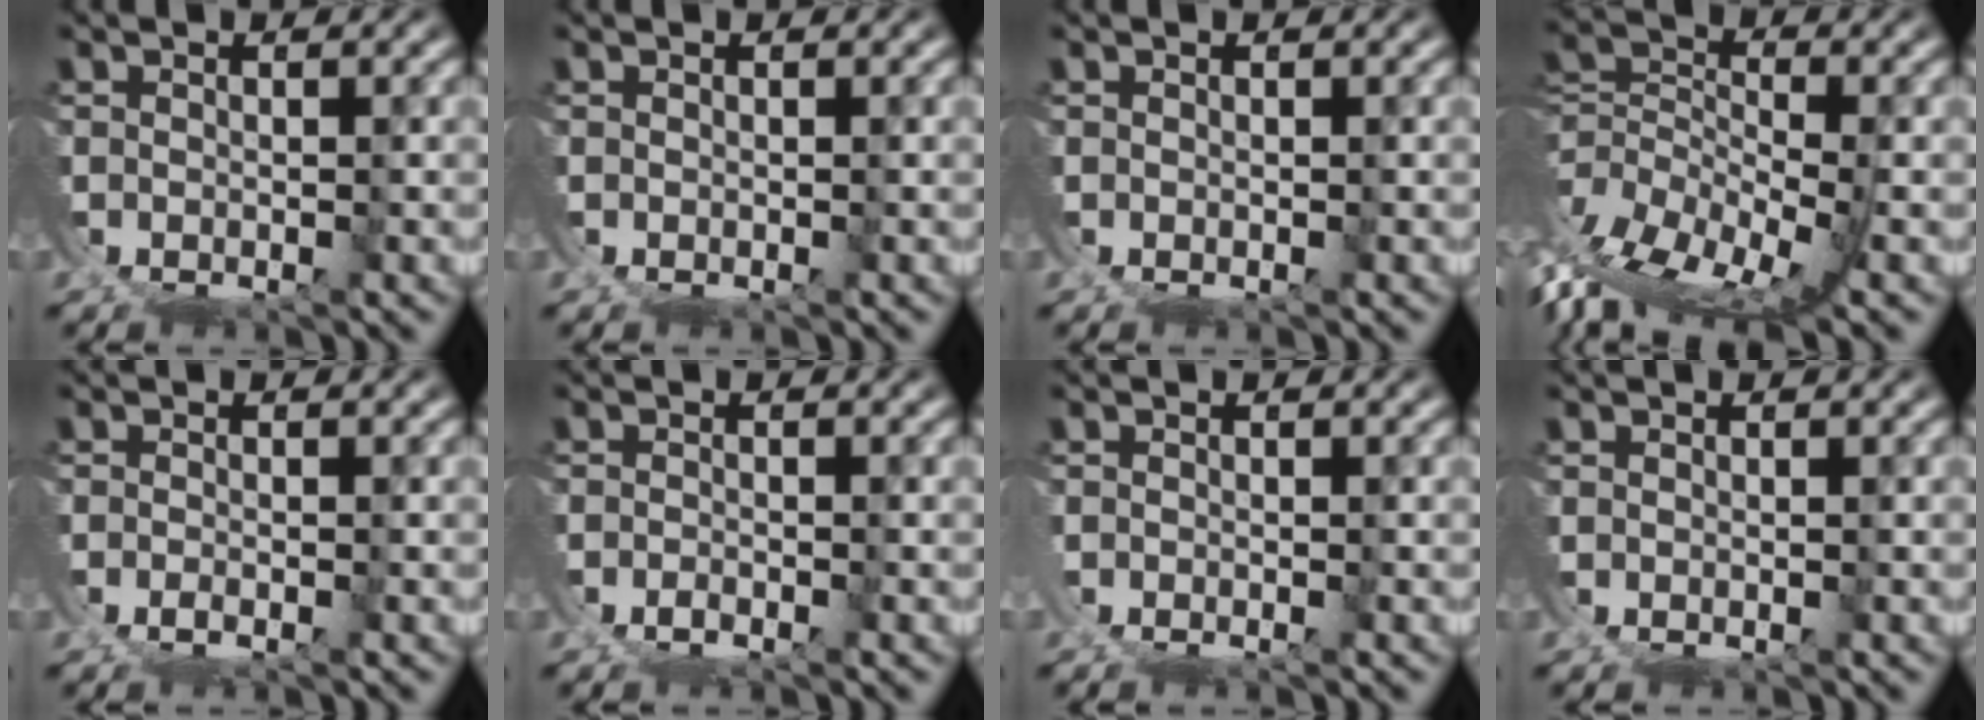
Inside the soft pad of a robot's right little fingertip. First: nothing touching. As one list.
[{"total": 2.7, "force": [0.2, -2.6, -0.7], "torque": [0.028, -0.007, 0.014]}, {"total": 2.7, "force": [0.2, -2.6, -0.6], "torque": [0.028, -0.007, 0.014]}, {"total": 10.6, "force": [-4.1, 6.5, 7.3], "torque": [-0.161, -0.049, -0.052]}, {"total": 1.0, "force": [-0.9, -0.1, 0.4], "torque": [-0.001, -0.001, -0.022]}, {"total": 1.1, "force": [-1.1, -0.3, 0.1], "torque": [0.006, 0.001, -0.026]}, {"total": 0.8, "force": [-0.5, 0.6, 0.2], "torque": [-0.008, -0.002, -0.012]}, {"total": 0.0}]